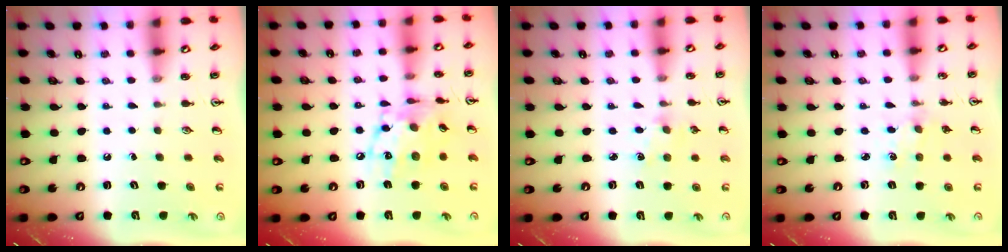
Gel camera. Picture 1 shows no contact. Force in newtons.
{"total": 14.8, "press": 14.8, "slide": 0.9}
{"total": 1.9, "press": 1.8, "slide": 0.3}
{"total": 2.2, "press": 2.2, "slide": 0.2}